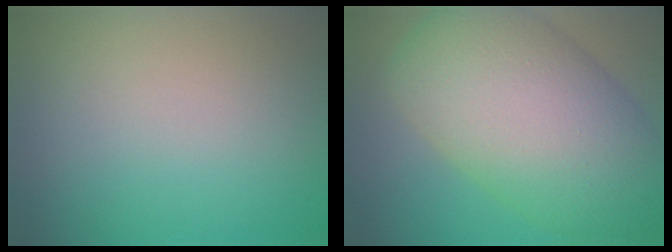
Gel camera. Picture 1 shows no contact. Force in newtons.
{"total": 13.5, "press": 13.5, "slide": 0.7}